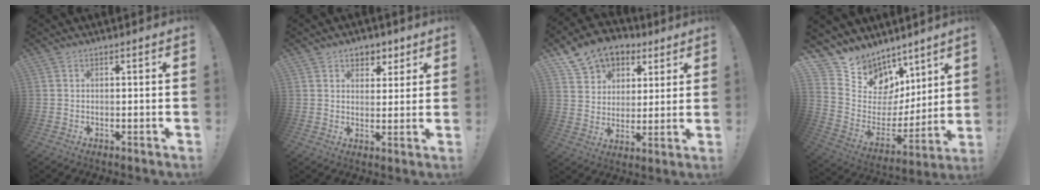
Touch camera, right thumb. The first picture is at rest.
{"total": 5.8, "force": [3.3, 4.5, 1.6], "torque": [-0.006, -0.022, 0.059]}
{"total": 11.7, "force": [7.3, 8.4, 3.7], "torque": [-0.063, -0.046, 0.143]}
{"total": 10.0, "force": [7.6, 6.4, 1.1], "torque": [-0.034, -0.087, 0.155]}